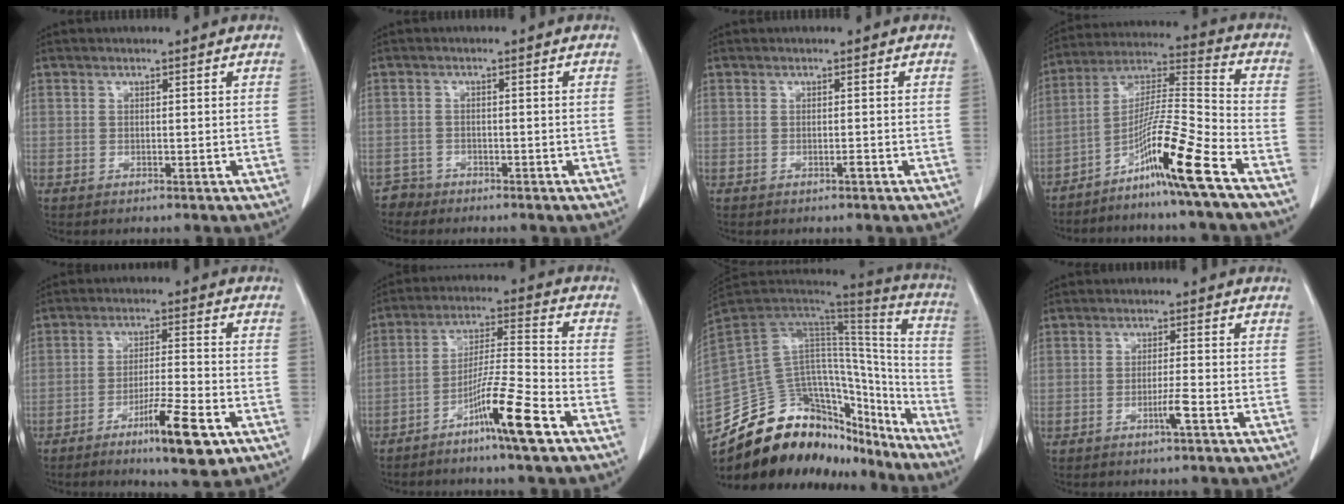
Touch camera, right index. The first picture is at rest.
{"total": 2.0, "force": [-1.6, 0.9, -1.0], "torque": [0.018, 0.004, -0.033]}
{"total": 0.5, "force": [-0.4, 0.0, 0.3], "torque": [-0.007, 0.000, -0.008]}
{"total": 13.6, "force": [-8.5, -2.1, 10.5], "torque": [-0.198, -0.009, -0.155]}
{"total": 9.6, "force": [-5.2, 0.9, 8.0], "torque": [-0.132, -0.013, -0.082]}
{"total": 10.5, "force": [-6.4, -0.6, 8.3], "torque": [-0.151, -0.010, -0.118]}
{"total": 33.1, "force": [-25.9, 13.3, 15.9], "torque": [-0.255, 0.018, -0.382]}
{"total": 2.5, "force": [-1.4, -0.4, 2.1], "torque": [-0.040, -0.003, -0.026]}